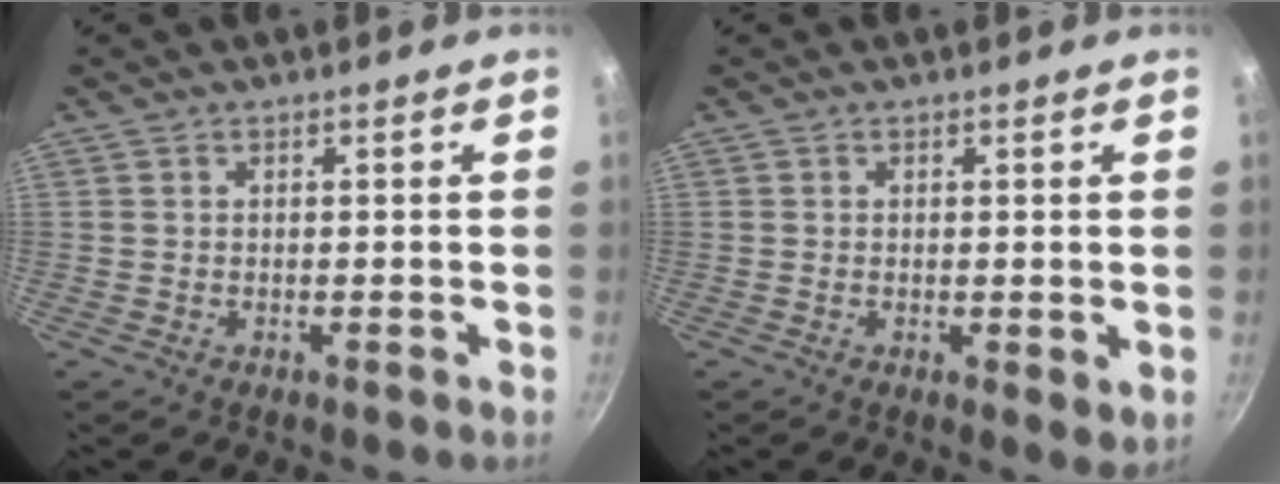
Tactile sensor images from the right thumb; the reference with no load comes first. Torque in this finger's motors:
{"motor_torque": [-0.70, -0.05, -0.28, -0.29, -0.07]}